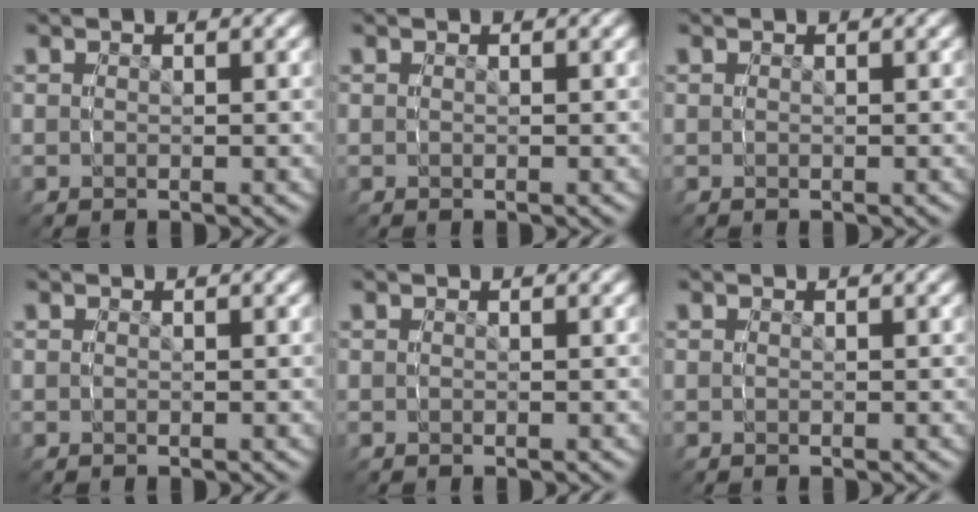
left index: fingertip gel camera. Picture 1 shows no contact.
{"total": 0.0}
{"total": 0.0}
{"total": 0.0}
{"total": 0.0}
{"total": 0.0}